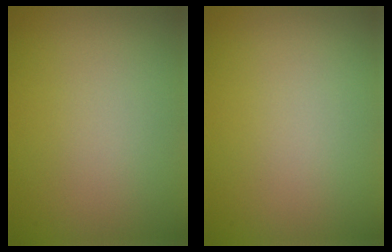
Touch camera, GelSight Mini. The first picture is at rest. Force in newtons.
{"total": 0.0}